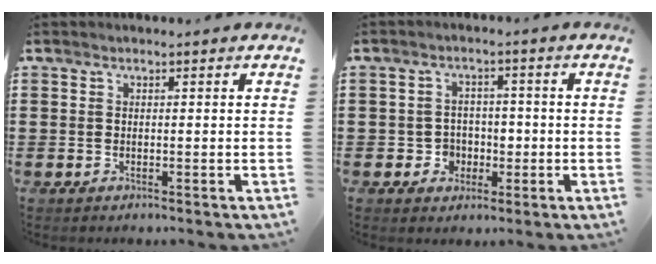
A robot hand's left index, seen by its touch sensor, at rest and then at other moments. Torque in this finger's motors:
{"motor_torque": [0.13, 0.11, 0.08, 0.01]}